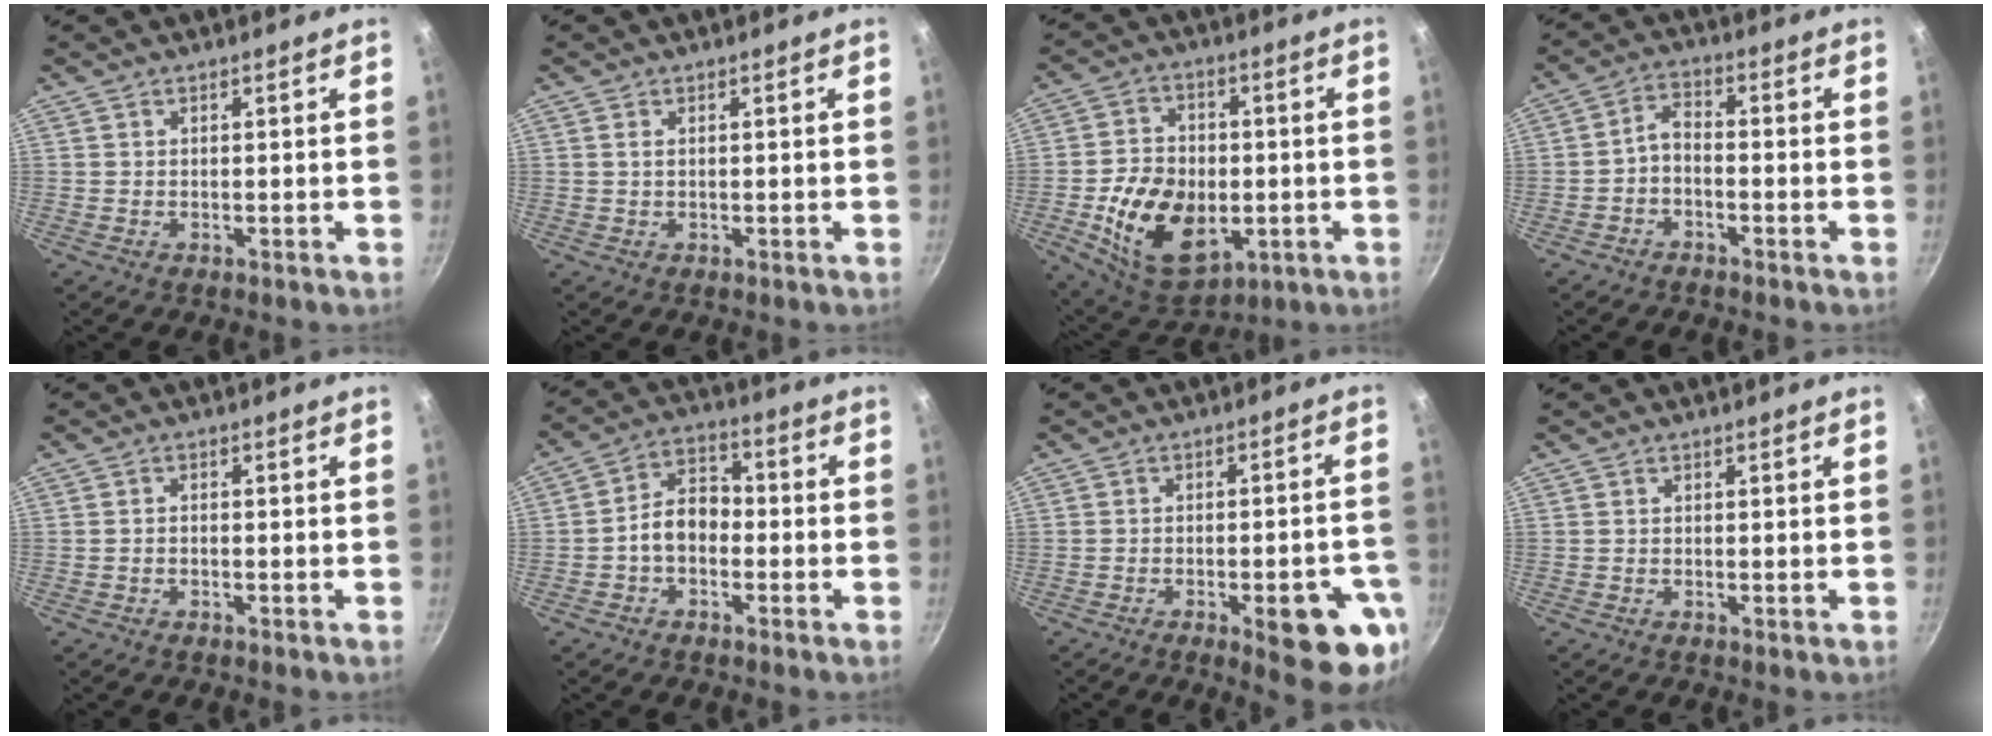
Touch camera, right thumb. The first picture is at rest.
{"total": 1.0, "force": [0.3, 0.5, 0.8], "torque": [-0.015, 0.001, 0.003]}
{"total": 16.9, "force": [-3.2, 11.5, 12.0], "torque": [-0.188, 0.006, -0.039]}
{"total": 3.9, "force": [-2.1, 2.0, 2.6], "torque": [-0.052, 0.033, -0.043]}
{"total": 1.1, "force": [-0.6, 0.6, 0.7], "torque": [-0.014, 0.009, -0.012]}
{"total": 7.6, "force": [-1.8, 5.3, 5.1], "torque": [-0.058, 0.036, -0.045]}
{"total": 13.6, "force": [-5.3, 4.1, 11.8], "torque": [-0.123, 0.019, -0.064]}
{"total": 0.0}